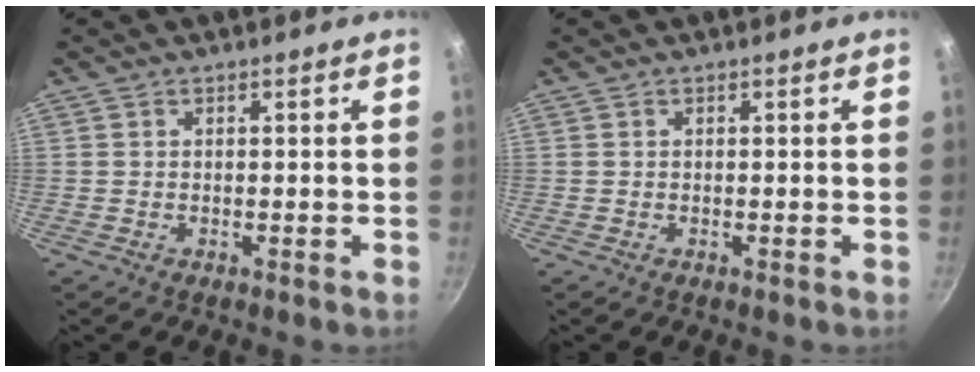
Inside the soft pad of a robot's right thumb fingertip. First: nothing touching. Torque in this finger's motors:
{"motor_torque": [0.00, 0.00, 0.02, 0.02, 0.01]}